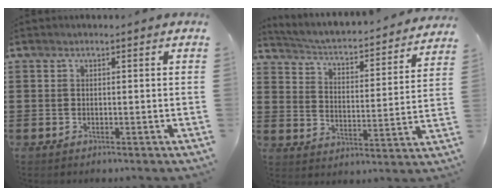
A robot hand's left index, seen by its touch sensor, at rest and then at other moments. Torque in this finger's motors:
{"motor_torque": [0.02, 0.00, -0.03, 0.07]}